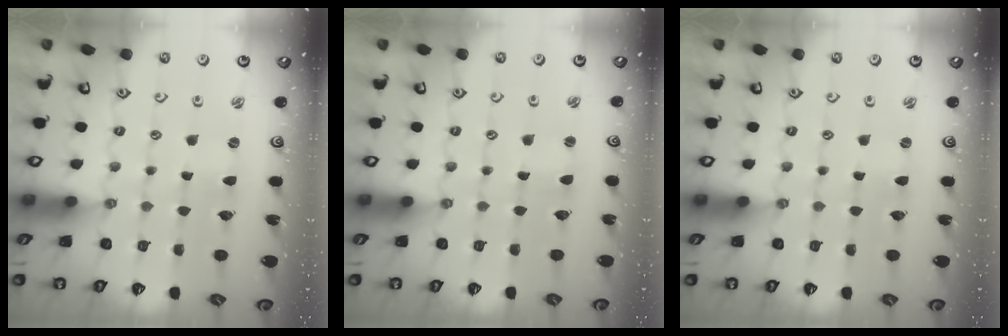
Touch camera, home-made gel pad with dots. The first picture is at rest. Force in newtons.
{"total": 0.7, "press": 0.7, "slide": 0.1}
{"total": 0.0}